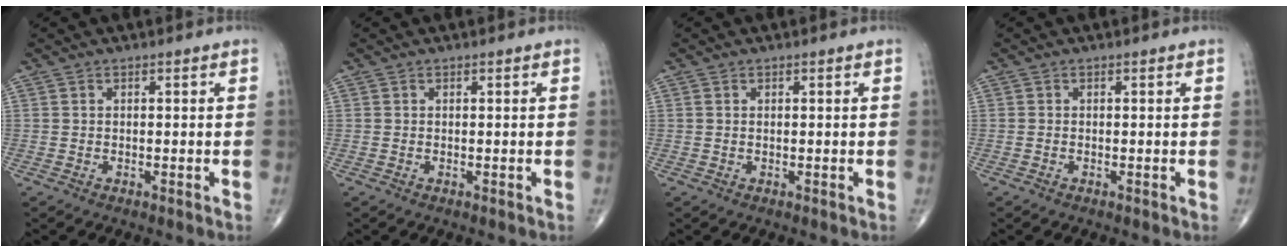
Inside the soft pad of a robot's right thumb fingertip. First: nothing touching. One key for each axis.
{"total": 0.0}
{"total": 0.0}
{"total": 0.0}